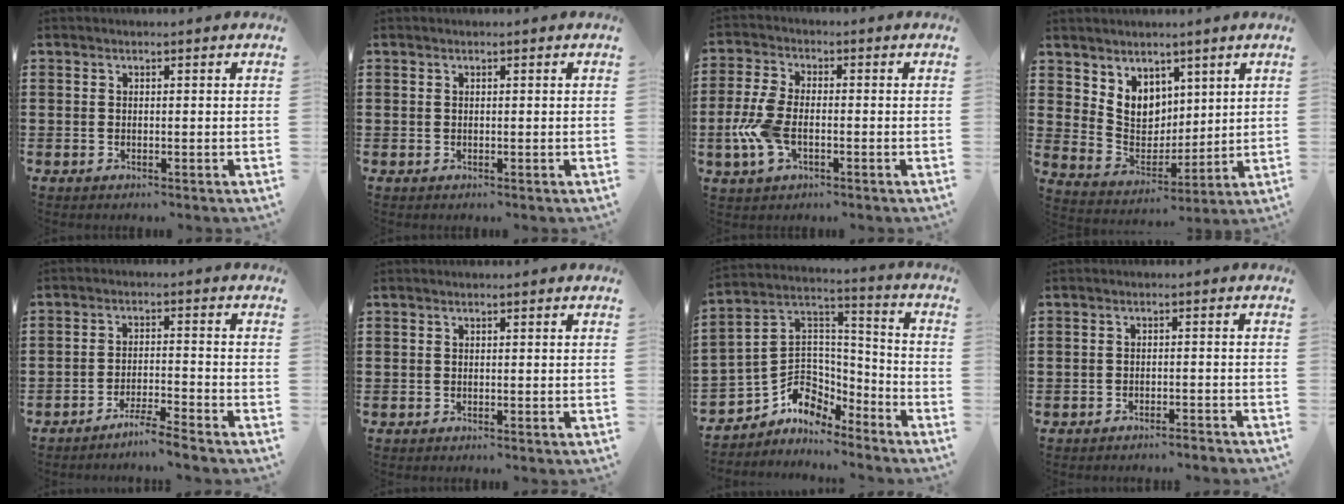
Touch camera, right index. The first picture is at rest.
{"total": 0.0}
{"total": 7.0, "force": [-1.6, 3.5, 5.8], "torque": [-0.140, -0.007, -0.034]}
{"total": 6.6, "force": [4.1, 5.0, 0.9], "torque": [-0.044, -0.022, 0.079]}
{"total": 4.1, "force": [-3.9, -0.6, 1.2], "torque": [-0.021, -0.002, -0.077]}
{"total": 0.0}
{"total": 6.7, "force": [-3.5, 5.4, 1.8], "torque": [-0.061, -0.009, -0.067]}
{"total": 2.1, "force": [-2.1, 0.0, 0.2], "torque": [-0.008, 0.002, -0.045]}